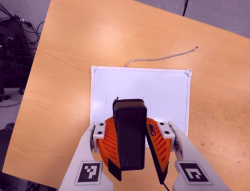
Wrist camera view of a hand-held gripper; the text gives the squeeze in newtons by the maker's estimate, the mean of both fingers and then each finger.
{"total": 8.7, "left": 9.1, "right": 8.4}